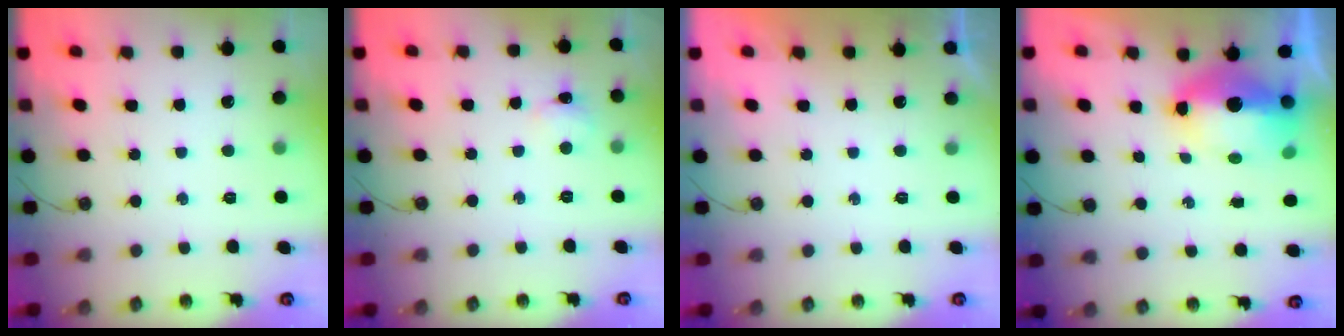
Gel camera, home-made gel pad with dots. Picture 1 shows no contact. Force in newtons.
{"total": 2.7, "press": 2.6, "slide": 0.7}
{"total": 0.0}
{"total": 11.5, "press": 11.4, "slide": 1.2}